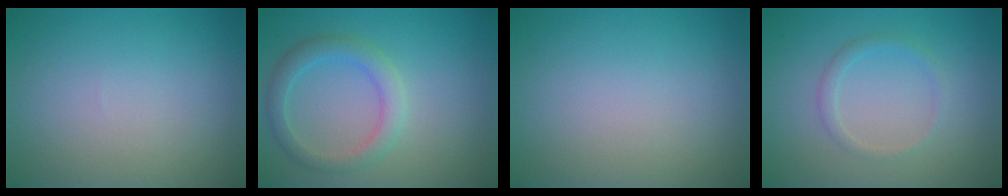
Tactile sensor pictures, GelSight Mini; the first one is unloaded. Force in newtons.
{"total": 2.9, "press": 2.9, "slide": 0.2}
{"total": 0.0}
{"total": 1.4, "press": 1.4, "slide": 0.1}